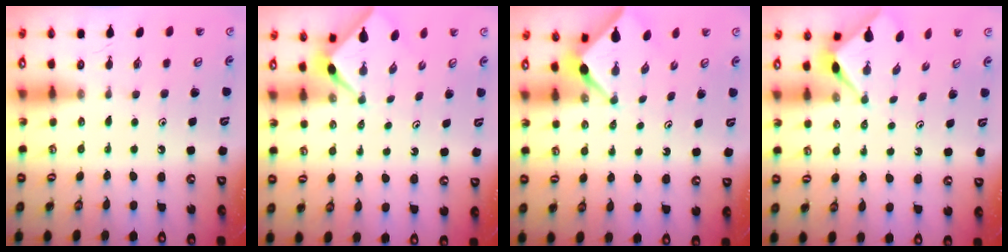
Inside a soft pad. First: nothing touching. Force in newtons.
{"total": 2.3, "press": 2.2, "slide": 0.3}
{"total": 3.3, "press": 3.2, "slide": 0.3}
{"total": 3.3, "press": 3.3, "slide": 0.3}